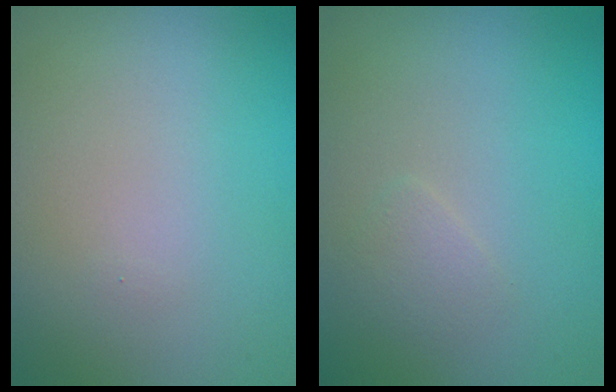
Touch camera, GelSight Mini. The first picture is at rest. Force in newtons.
{"total": 1.0, "press": 1.0, "slide": 0.0}